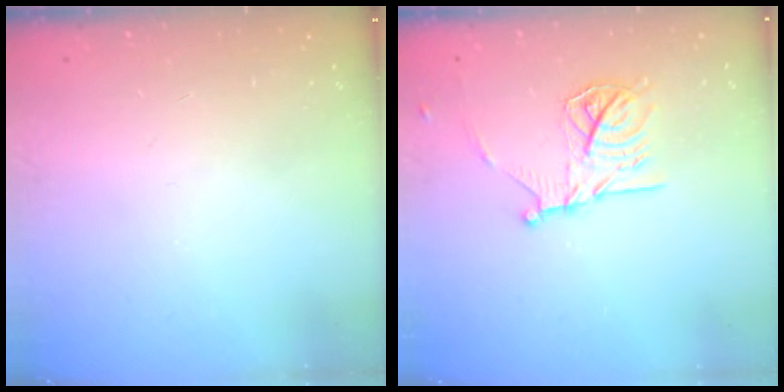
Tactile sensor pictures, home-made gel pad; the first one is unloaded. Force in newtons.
{"total": 14.9, "press": 14.9, "slide": 0.4}